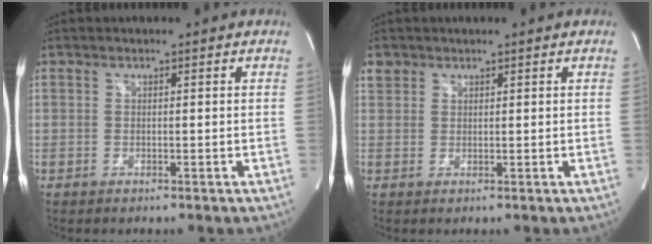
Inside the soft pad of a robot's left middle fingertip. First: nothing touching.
{"total": 1.8, "force": [1.2, 1.3, 0.1], "torque": [0.004, 0.007, 0.020]}